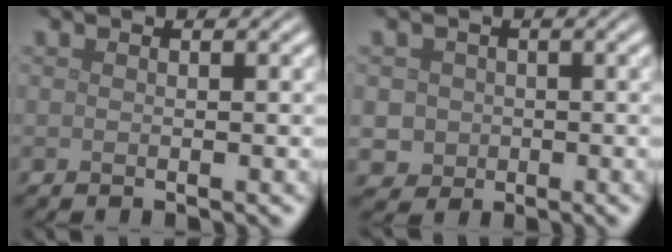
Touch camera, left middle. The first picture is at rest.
{"total": 2.5, "force": [-0.2, 2.4, 0.4], "torque": [0.007, 0.006, -0.008]}